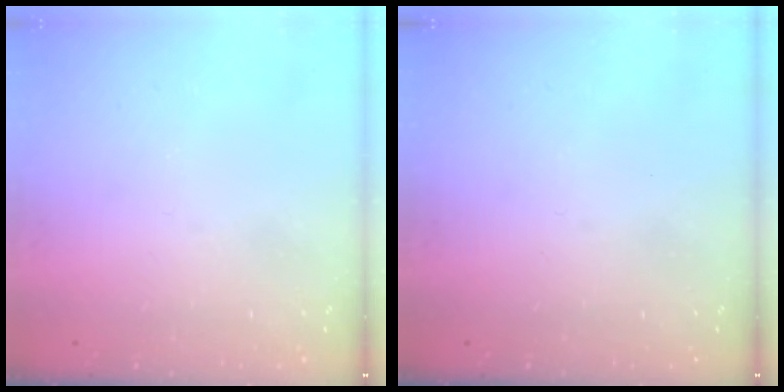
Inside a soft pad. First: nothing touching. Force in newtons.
{"total": 0.0}